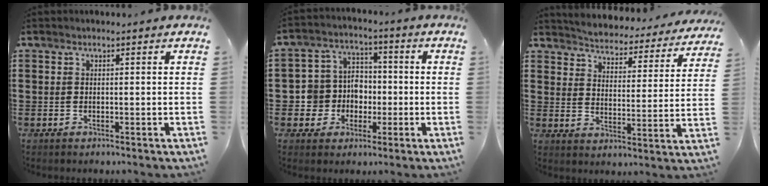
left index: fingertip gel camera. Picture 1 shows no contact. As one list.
[{"total": 6.7, "force": [-1.0, 6.6, 1.0], "torque": [-0.052, 0.010, -0.017]}, {"total": 3.8, "force": [3.8, -0.2, -0.1], "torque": [-0.023, -0.040, 0.058]}]